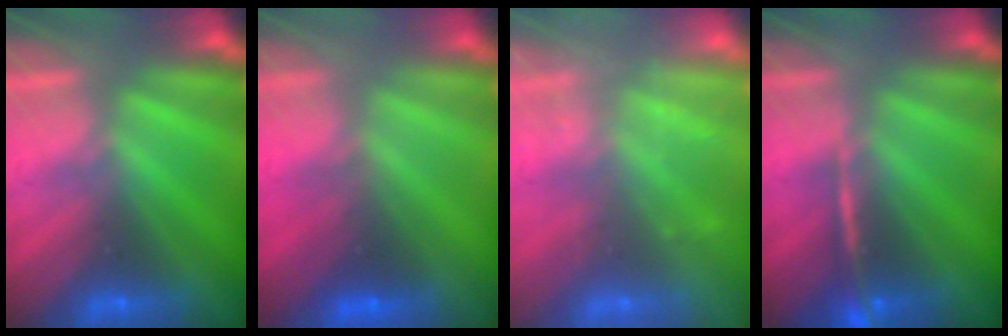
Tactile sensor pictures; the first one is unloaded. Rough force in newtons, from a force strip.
{"total": 1.8}
{"total": 2.4}
{"total": 2.4}